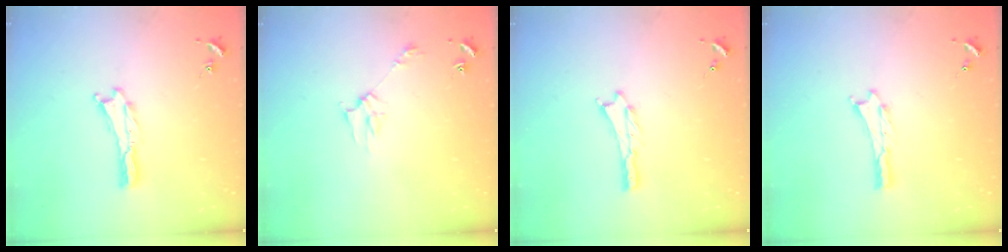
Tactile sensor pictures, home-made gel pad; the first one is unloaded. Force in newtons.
{"total": 2.8, "press": 2.8, "slide": 0.2}
{"total": 0.5, "press": 0.5, "slide": 0.2}
{"total": 0.0}